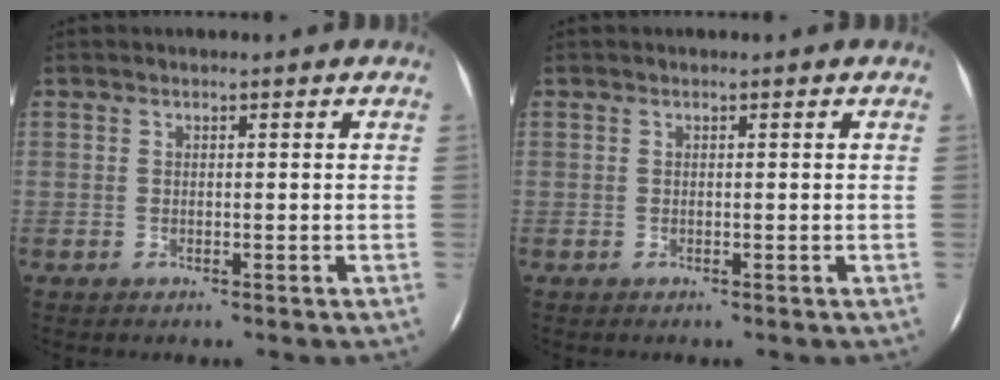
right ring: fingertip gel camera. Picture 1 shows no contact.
{"total": 0.0}